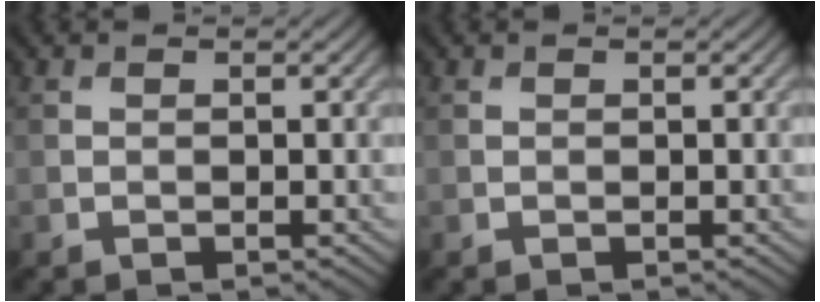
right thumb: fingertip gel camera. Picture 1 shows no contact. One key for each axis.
{"total": 0.0}